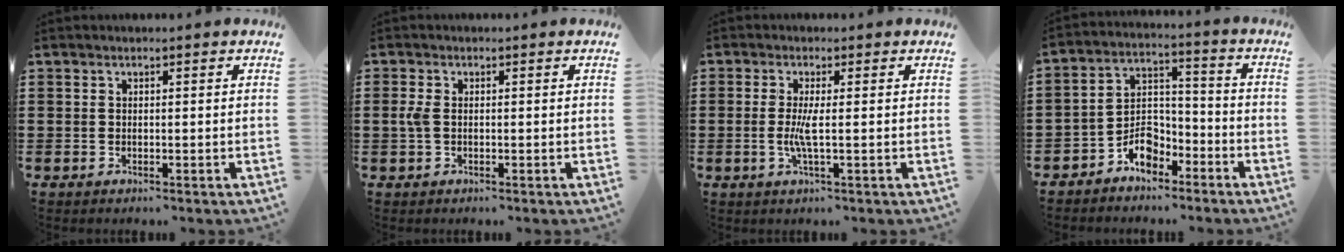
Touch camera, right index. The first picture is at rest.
{"total": 2.1, "force": [-0.1, 1.0, 1.8], "torque": [-0.057, -0.004, -0.011]}
{"total": 3.4, "force": [-0.3, 0.1, 3.3], "torque": [-0.075, -0.012, -0.012]}
{"total": 5.9, "force": [-4.5, 3.2, 2.2], "torque": [-0.043, 0.017, -0.086]}